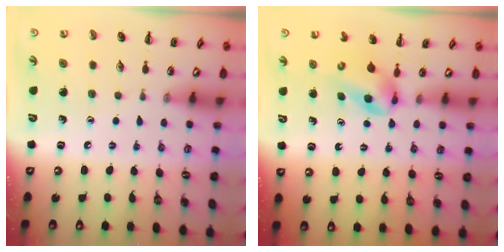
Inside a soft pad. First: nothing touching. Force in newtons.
{"total": 3.1, "press": 3.0, "slide": 1.0}